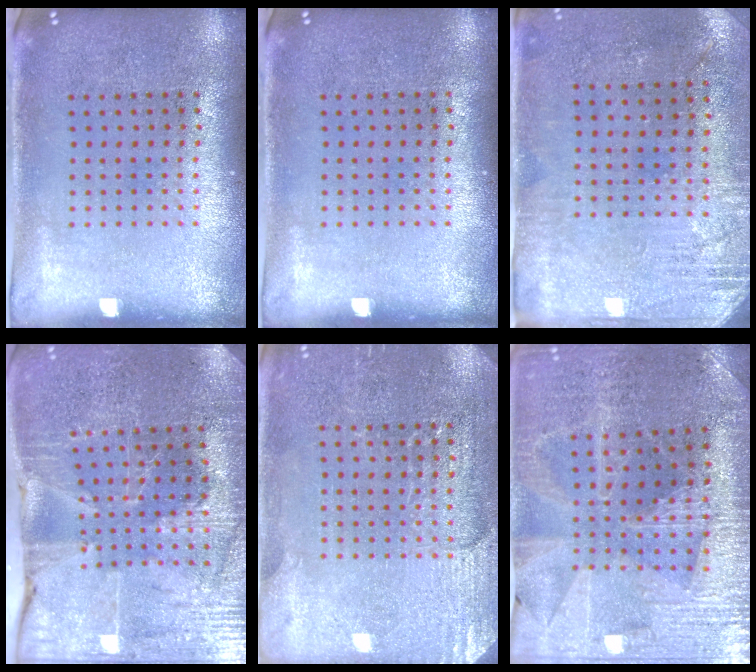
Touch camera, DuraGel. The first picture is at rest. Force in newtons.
{"total": 0.0}
{"total": 2.8, "press": 2.5, "slide": 1.4}
{"total": 3.4, "press": 3.4, "slide": 0.3}
{"total": 2.9, "press": 2.9, "slide": 0.2}
{"total": 3.0, "press": 2.9, "slide": 0.5}